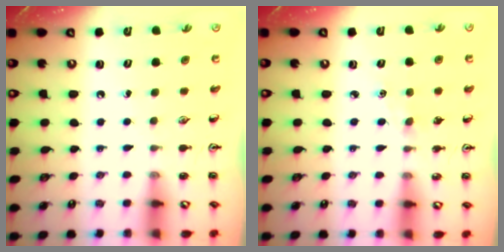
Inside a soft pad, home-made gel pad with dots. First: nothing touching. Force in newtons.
{"total": 0.6, "press": 0.6, "slide": 0.2}